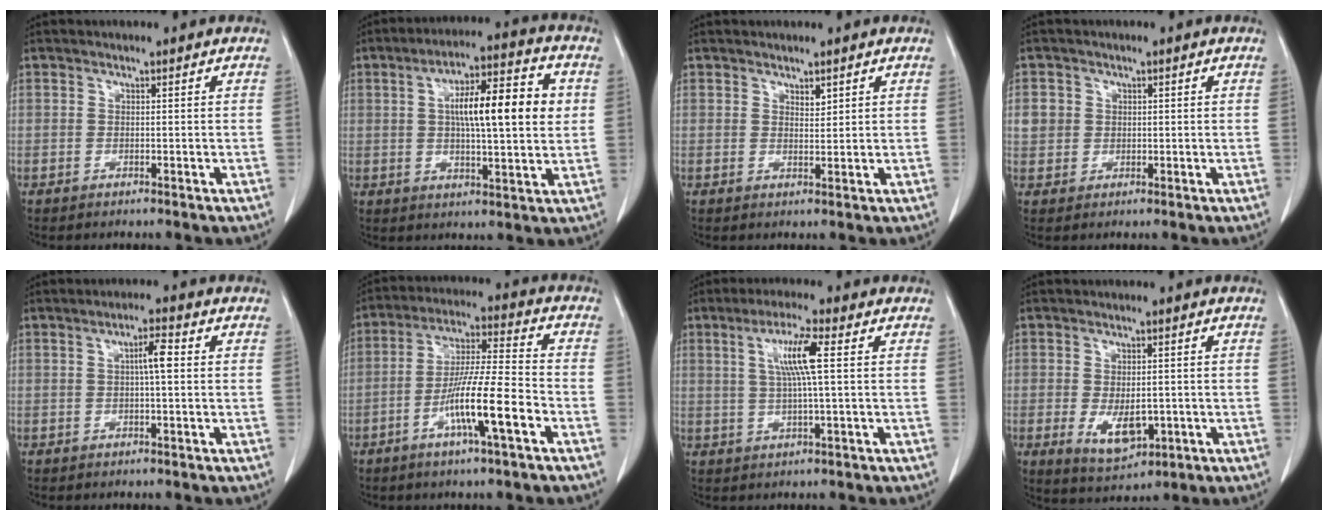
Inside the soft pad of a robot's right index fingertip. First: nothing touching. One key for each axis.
{"total": 14.5, "fx": 2.3, "fy": 3.2, "fz": 14.0, "tx": -0.227, "ty": 0.027, "tz": 0.033}
{"total": 1.7, "fx": 1.0, "fy": 0.8, "fz": 1.0, "tx": -0.018, "ty": -0.003, "tz": 0.023}
{"total": 4.7, "fx": 0.8, "fy": 4.5, "fz": 1.2, "tx": -0.026, "ty": 0.014, "tz": 0.022}
{"total": 3.9, "fx": 0.5, "fy": 0.7, "fz": 3.8, "tx": -0.069, "ty": 0.010, "tz": 0.008}
{"total": 12.8, "fx": -5.1, "fy": 0.7, "fz": 11.7, "tx": -0.214, "ty": -0.001, "tz": -0.090}
{"total": 6.9, "fx": 1.5, "fy": 0.1, "fz": 6.7, "tx": -0.126, "ty": 0.004, "tz": 0.029}
{"total": 7.8, "fx": -1.7, "fy": 4.1, "fz": 6.3, "tx": -0.115, "ty": -0.008, "tz": -0.011}